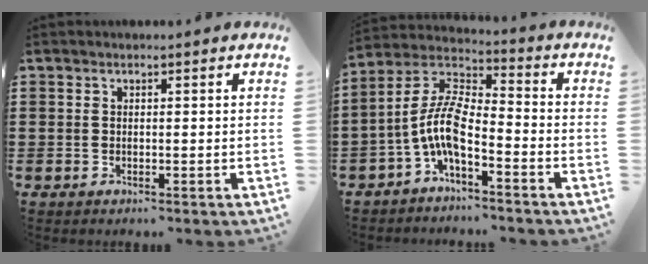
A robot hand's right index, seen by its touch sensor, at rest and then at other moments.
{"total": 7.9, "force": [-3.5, 2.5, 6.7], "torque": [-0.170, -0.026, -0.080]}